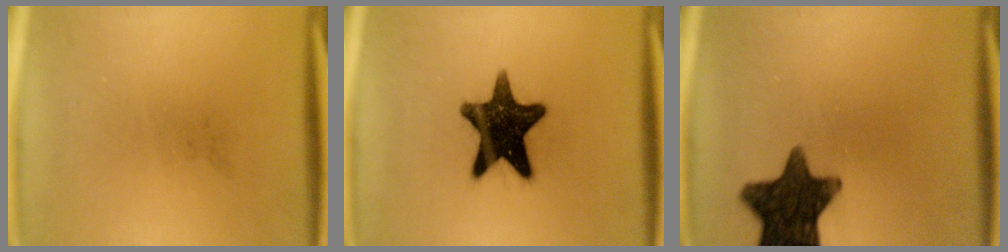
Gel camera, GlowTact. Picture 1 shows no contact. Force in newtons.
{"total": 14.9}
{"total": 13.7}